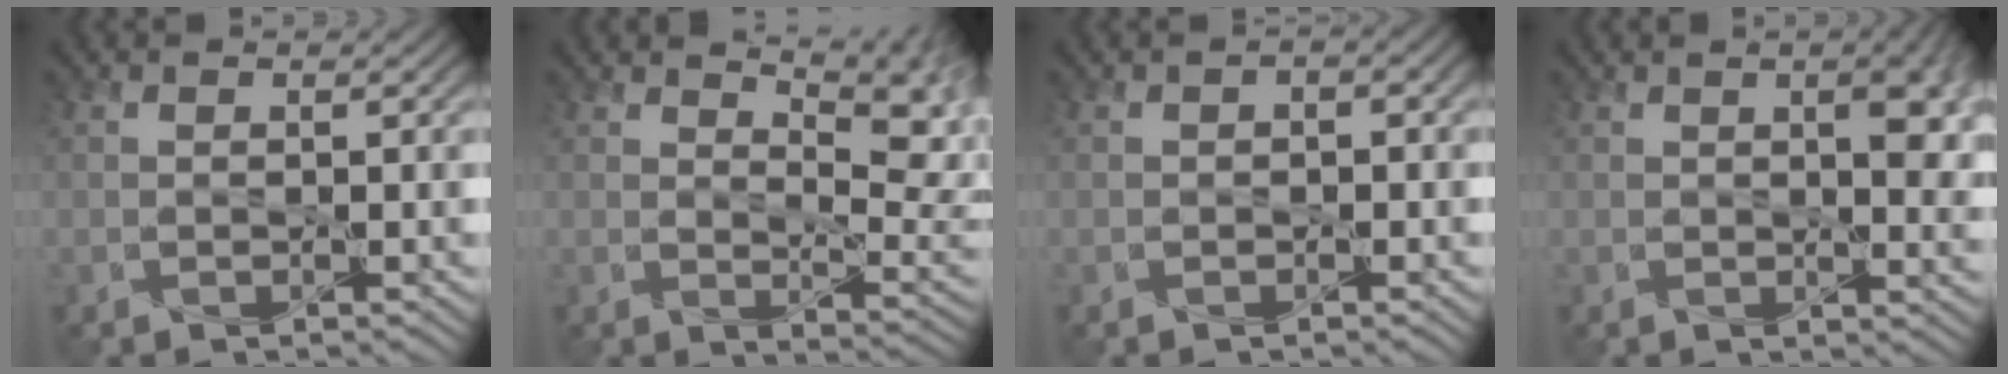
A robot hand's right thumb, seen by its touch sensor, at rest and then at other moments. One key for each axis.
{"total": 10.8, "fx": 6.7, "fy": 3.9, "fz": 7.6, "tx": -0.109, "ty": 0.001, "tz": 0.089}
{"total": 1.2, "fx": -0.2, "fy": 0.9, "fz": 0.8, "tx": -0.012, "ty": -0.002, "tz": -0.006}
{"total": 7.1, "fx": 1.7, "fy": 2.7, "fz": 6.3, "tx": -0.076, "ty": 0.003, "tz": 0.029}